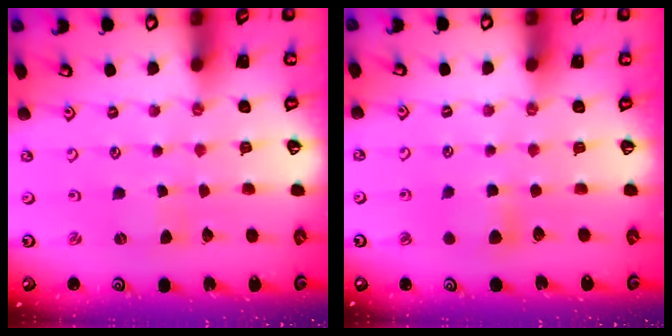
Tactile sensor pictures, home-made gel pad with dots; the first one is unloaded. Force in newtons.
{"total": 5.2, "press": 5.1, "slide": 0.7}